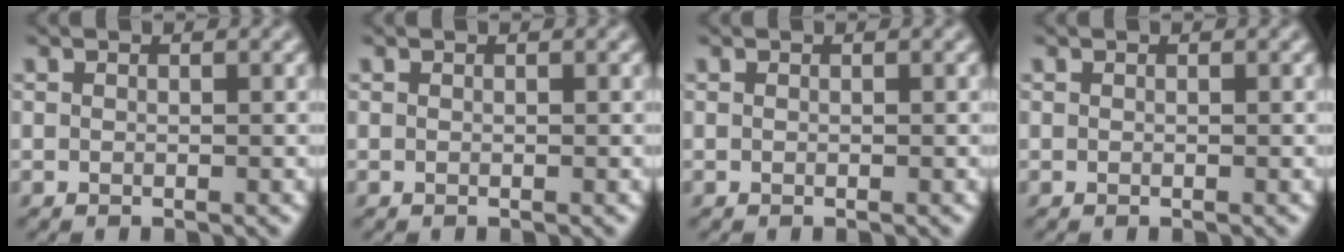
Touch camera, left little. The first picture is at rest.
{"total": 0.0}
{"total": 0.0}
{"total": 0.0}